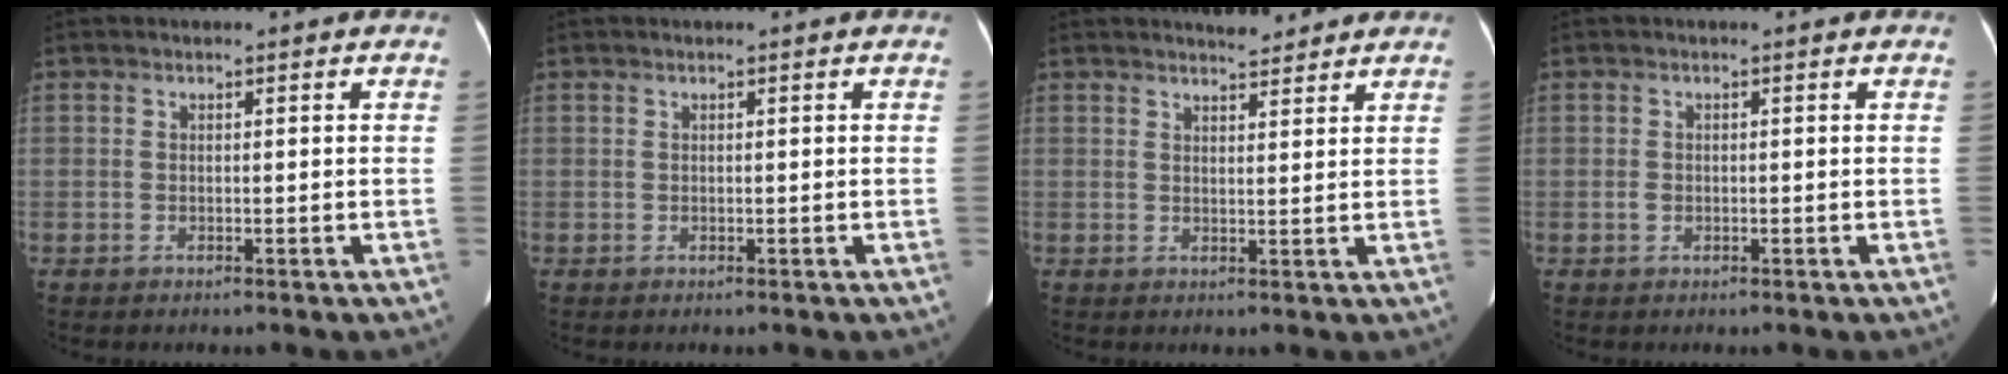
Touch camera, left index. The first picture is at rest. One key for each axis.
{"total": 0.0}
{"total": 3.9, "fx": 3.7, "fy": 0.7, "fz": 1.0, "tx": -0.016, "ty": 0.006, "tz": 0.050}
{"total": 0.8, "fx": -0.5, "fy": 0.5, "fz": 0.4, "tx": -0.012, "ty": -0.003, "tz": -0.007}